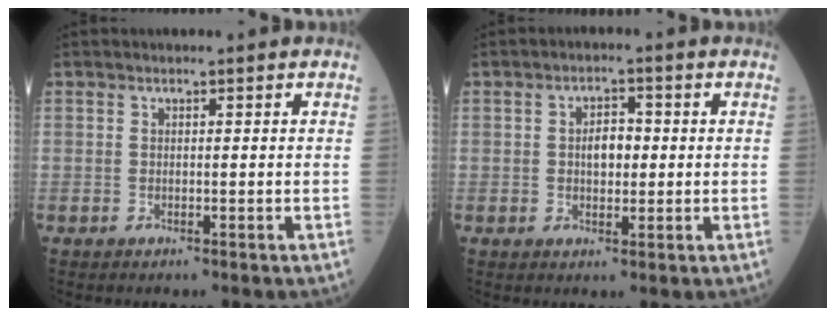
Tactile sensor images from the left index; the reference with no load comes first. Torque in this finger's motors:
{"motor_torque": [0.12, 0.05, 0.11, 0.02]}